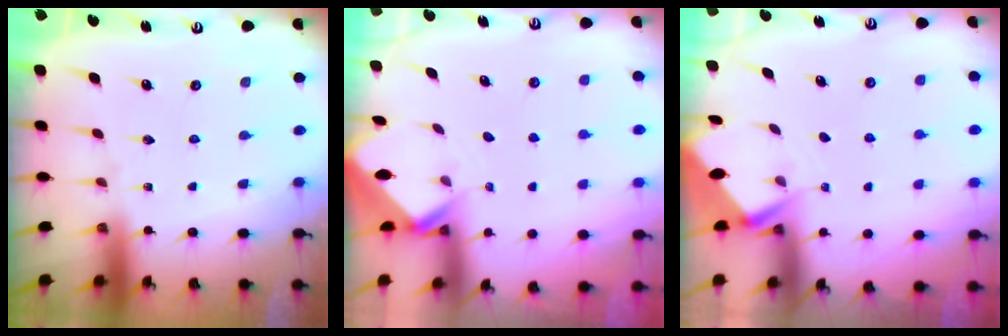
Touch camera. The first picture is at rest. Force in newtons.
{"total": 2.6, "press": 2.6, "slide": 0.2}
{"total": 2.9, "press": 2.9, "slide": 0.4}